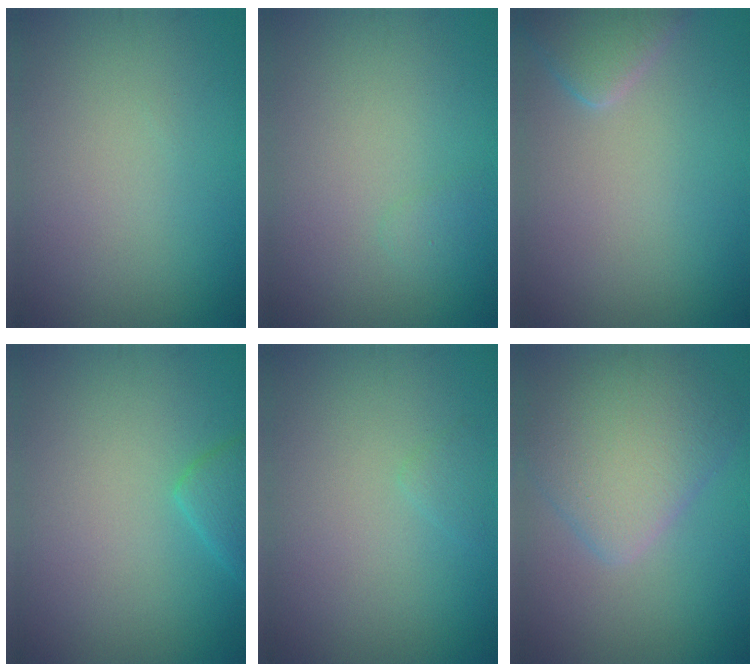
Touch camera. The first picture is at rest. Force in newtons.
{"total": 0.7, "press": 0.7, "slide": 0.0}
{"total": 2.8, "press": 2.8, "slide": 0.1}
{"total": 2.0, "press": 1.9, "slide": 0.2}
{"total": 0.7, "press": 0.7, "slide": 0.0}
{"total": 5.9, "press": 5.9, "slide": 0.4}